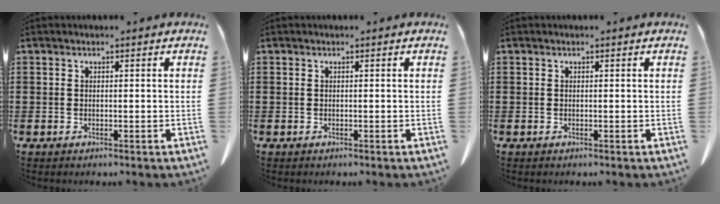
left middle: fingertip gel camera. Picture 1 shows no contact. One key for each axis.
{"total": 0.0}
{"total": 0.0}